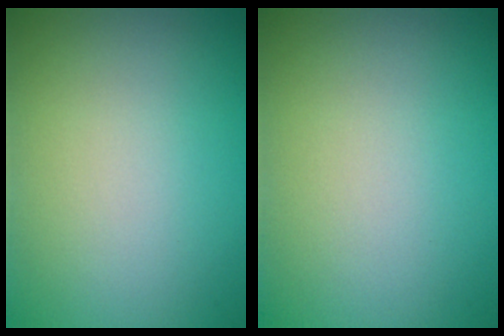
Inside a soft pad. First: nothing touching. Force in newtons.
{"total": 0.0}